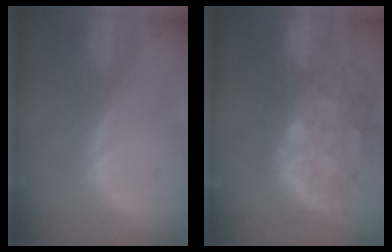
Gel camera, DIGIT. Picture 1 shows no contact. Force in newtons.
{"total": 13.6, "press": 11.1, "slide": 7.9}